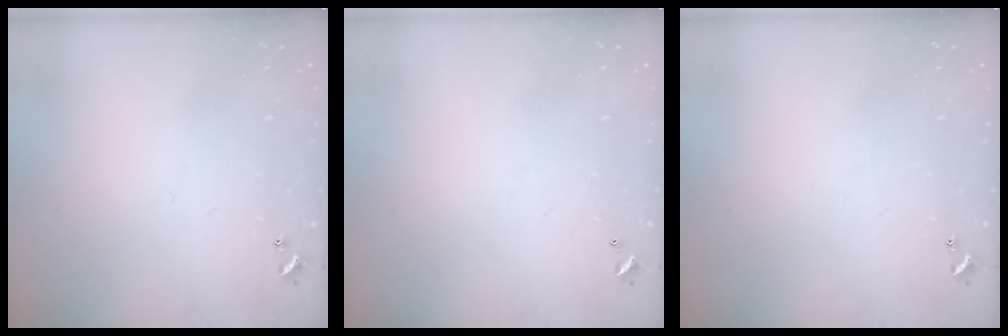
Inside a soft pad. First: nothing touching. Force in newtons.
{"total": 2.9, "press": 2.9, "slide": 0.1}
{"total": 0.0}